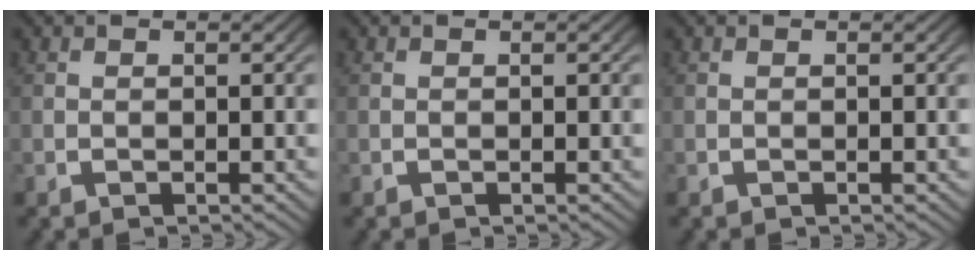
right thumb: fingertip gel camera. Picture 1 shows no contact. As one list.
[{"total": 0.0}, {"total": 0.0}]